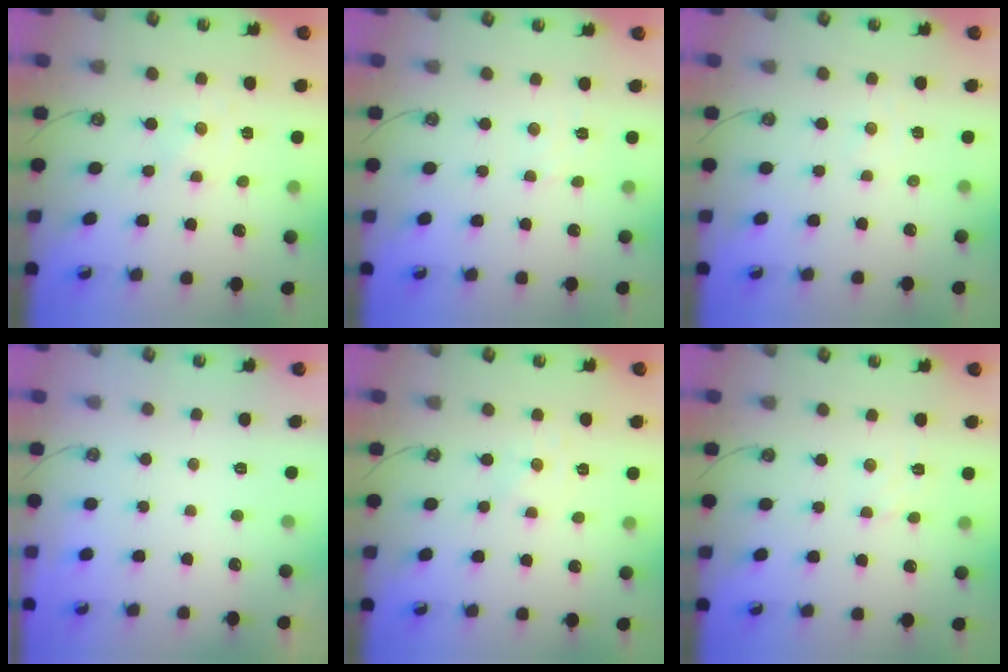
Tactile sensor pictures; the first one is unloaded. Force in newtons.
{"total": 2.5, "press": 2.5, "slide": 0.4}
{"total": 1.4, "press": 1.4, "slide": 0.2}
{"total": 0.0}
{"total": 1.5, "press": 1.5, "slide": 0.2}
{"total": 2.9, "press": 2.8, "slide": 0.6}